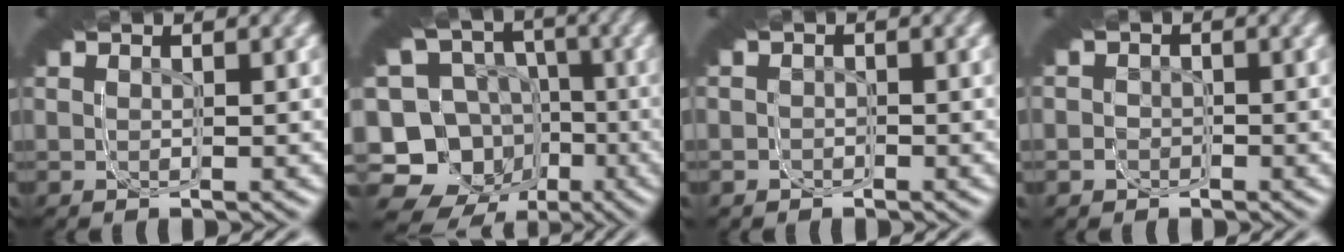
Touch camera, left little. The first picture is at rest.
{"total": 17.2, "force": [-6.7, 12.9, 9.2], "torque": [-0.136, -0.067, -0.106]}
{"total": 1.2, "force": [-0.9, 0.5, -0.5], "torque": [0.009, -0.020, -0.007]}
{"total": 2.9, "force": [-0.8, 2.6, 0.9], "torque": [-0.012, -0.020, -0.008]}